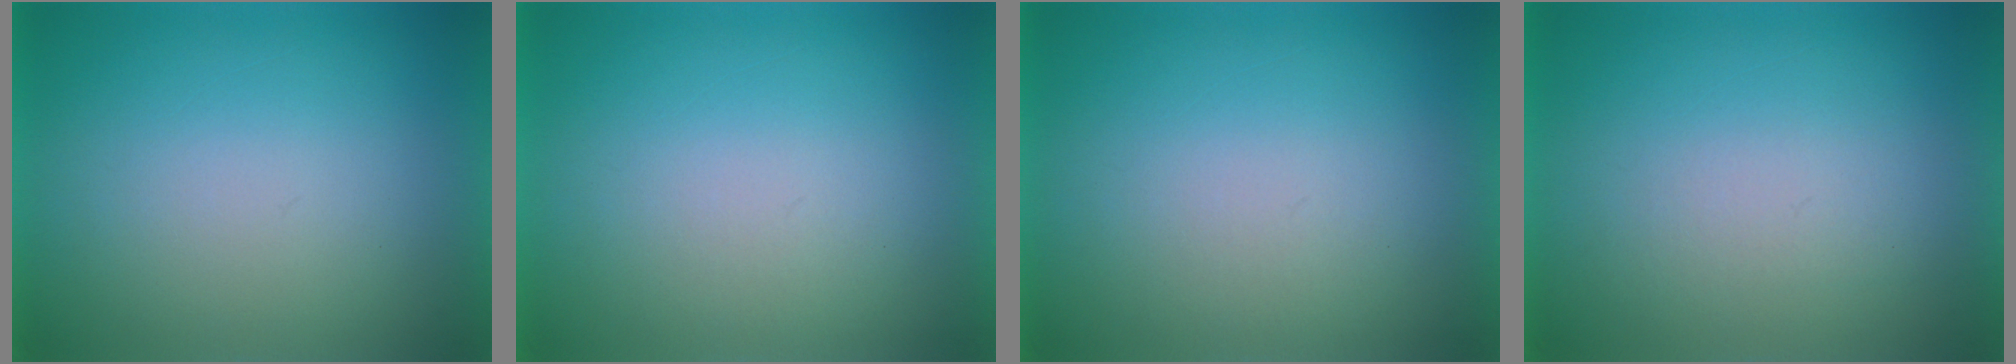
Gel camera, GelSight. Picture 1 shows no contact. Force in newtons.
{"total": 1.2}
{"total": 1.2}
{"total": 1.4}